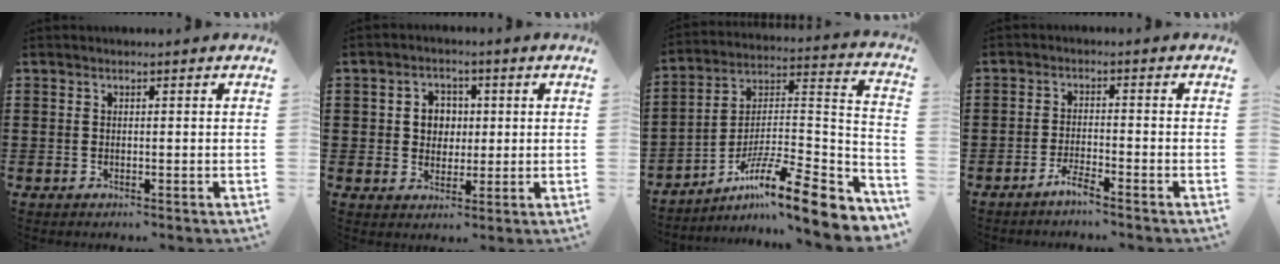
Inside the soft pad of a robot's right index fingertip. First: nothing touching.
{"total": 4.2, "force": [0.4, 3.8, 1.7], "torque": [-0.049, 0.014, 0.003]}
{"total": 12.6, "force": [-8.5, 1.7, 9.2], "torque": [-0.145, 0.005, -0.156]}
{"total": 2.7, "force": [-2.4, 0.0, 1.4], "torque": [-0.032, 0.002, -0.047]}